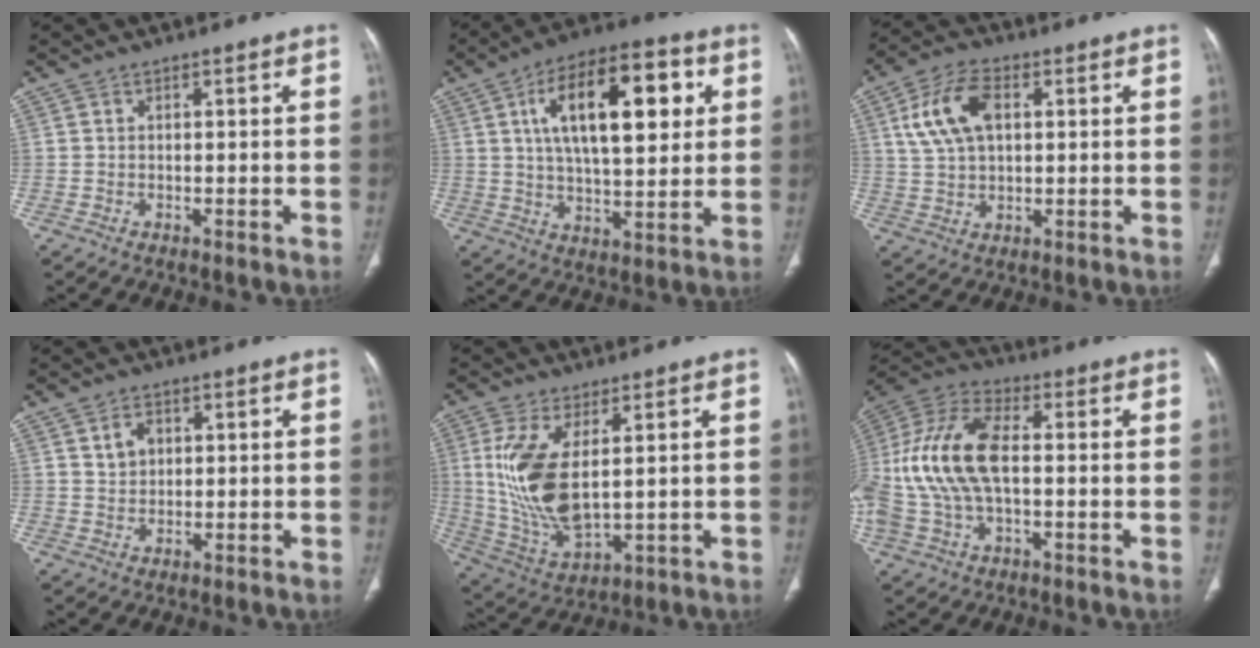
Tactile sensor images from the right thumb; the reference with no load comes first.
{"total": 20.5, "force": [6.0, 8.8, 17.5], "torque": [-0.256, 0.001, 0.092]}
{"total": 10.7, "force": [2.7, 5.7, 8.6], "torque": [-0.178, 0.013, 0.052]}
{"total": 3.6, "force": [1.3, 2.7, 2.0], "torque": [-0.022, -0.006, 0.025]}
{"total": 14.7, "force": [2.6, 6.7, 12.8], "torque": [-0.270, -0.022, 0.070]}
{"total": 18.6, "force": [-0.1, 9.9, 15.8], "torque": [-0.358, 0.029, -0.001]}